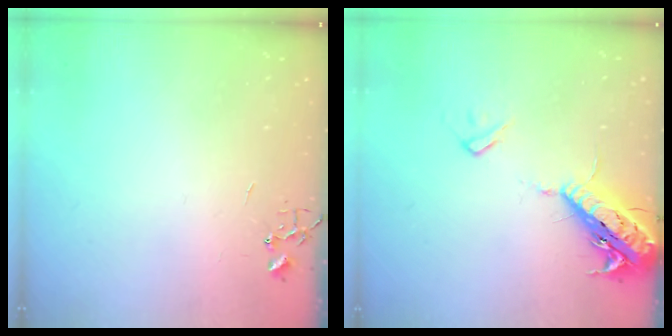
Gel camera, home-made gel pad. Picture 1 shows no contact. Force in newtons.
{"total": 18.4, "press": 18.0, "slide": 4.0}